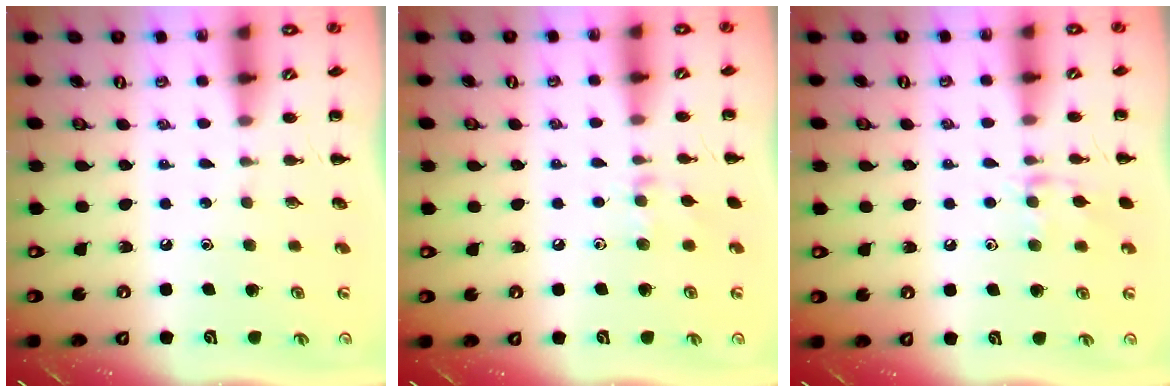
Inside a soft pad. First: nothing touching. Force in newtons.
{"total": 7.0, "press": 6.7, "slide": 1.8}
{"total": 8.6, "press": 8.6, "slide": 1.0}